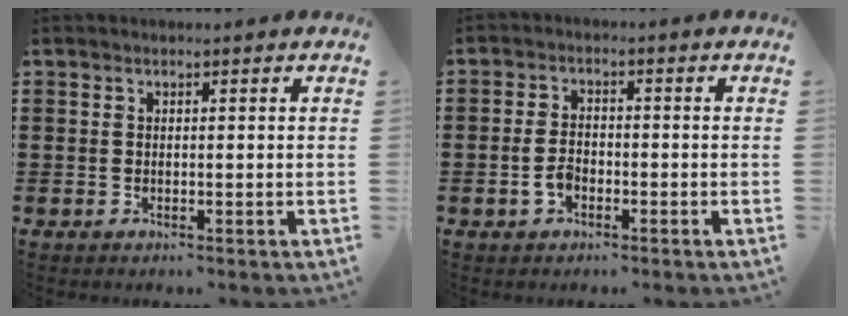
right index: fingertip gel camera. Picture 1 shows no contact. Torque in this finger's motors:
{"motor_torque": [0.26, 0.18, 0.09, 0.04]}